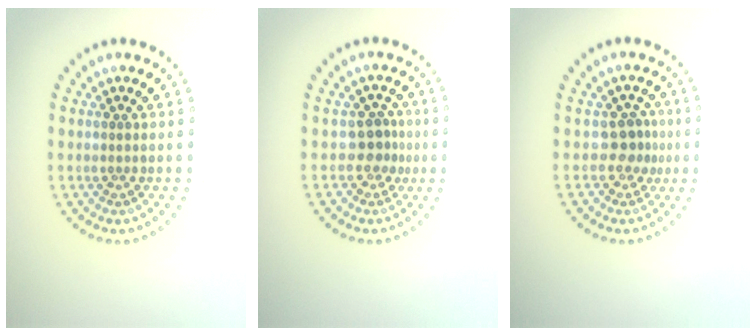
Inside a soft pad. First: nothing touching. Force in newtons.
{"total": 2.2, "press": 1.6, "slide": 1.5}
{"total": 2.2, "press": 1.6, "slide": 1.6}